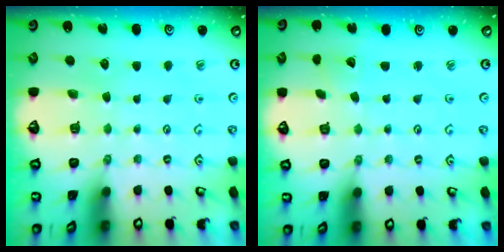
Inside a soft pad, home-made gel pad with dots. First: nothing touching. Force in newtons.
{"total": 1.2, "press": 1.2, "slide": 0.0}